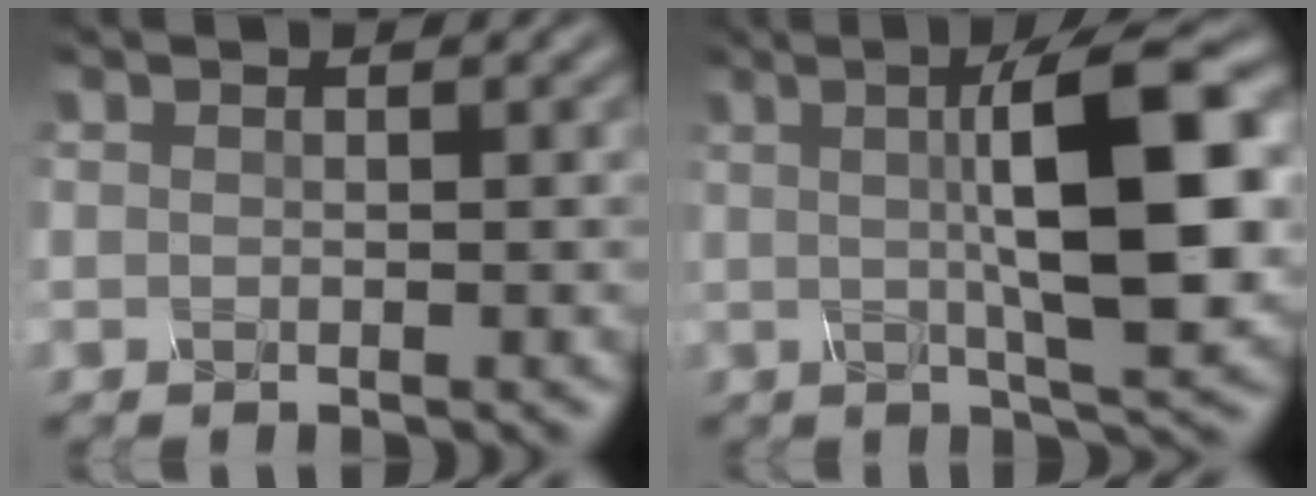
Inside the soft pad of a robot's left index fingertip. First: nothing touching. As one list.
[{"total": 10.8, "force": [1.5, 2.6, 10.4], "torque": [-0.139, 0.011, 0.023]}]